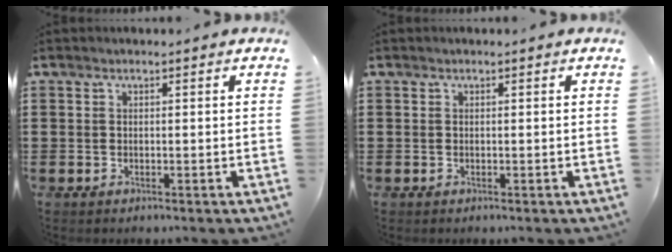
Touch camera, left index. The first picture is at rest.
{"total": 0.0}